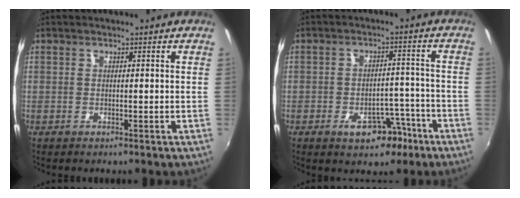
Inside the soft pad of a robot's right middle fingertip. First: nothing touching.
{"total": 6.6, "force": [-3.8, 3.6, 4.0], "torque": [-0.064, 0.012, -0.039]}